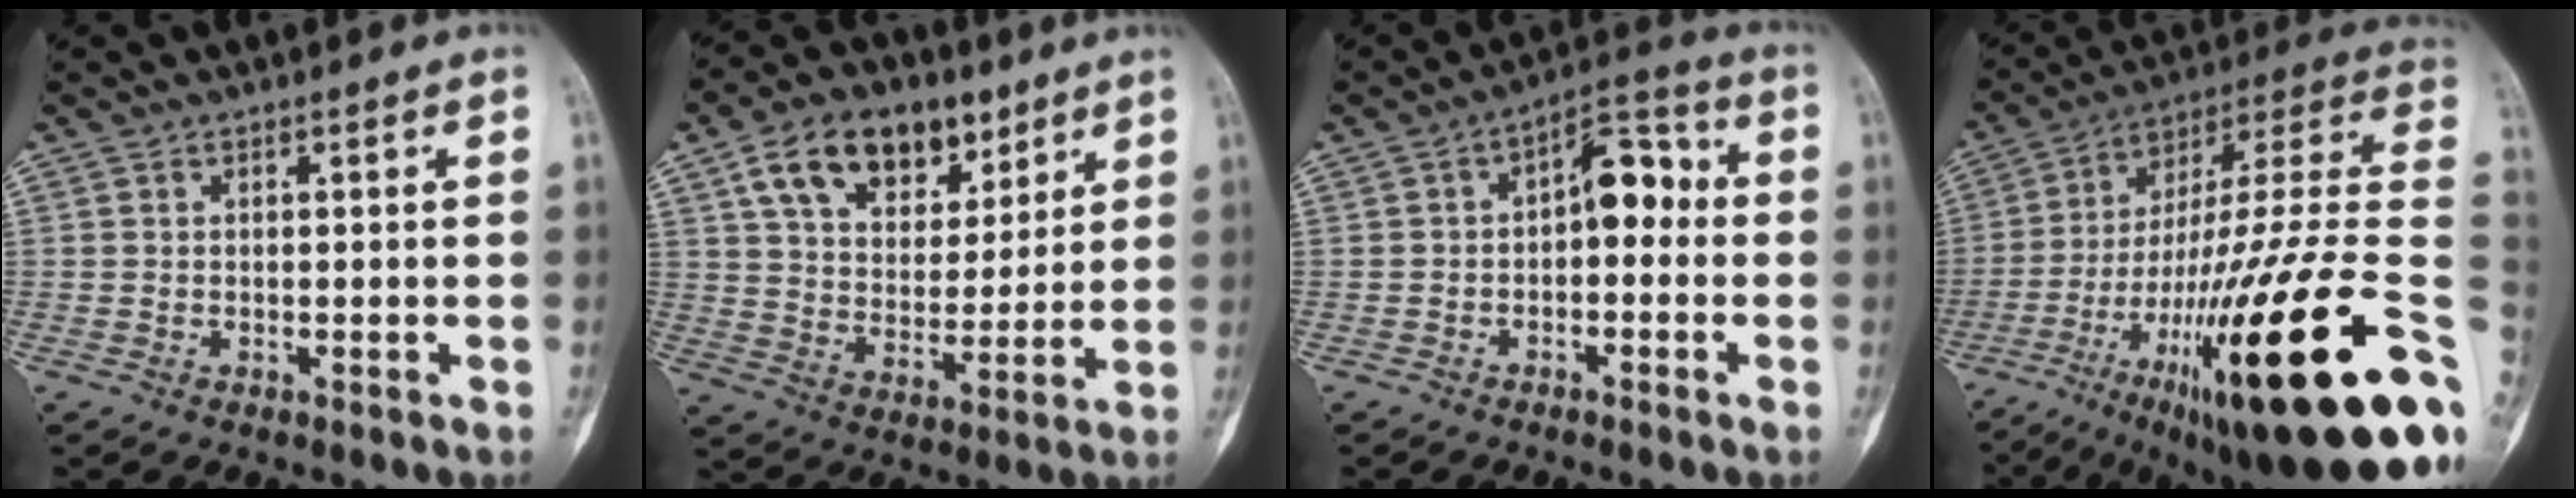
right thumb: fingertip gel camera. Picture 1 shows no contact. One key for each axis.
{"total": 16.4, "fx": 9.0, "fy": 10.2, "fz": 9.2, "tx": -0.111, "ty": -0.024, "tz": 0.155}
{"total": 8.5, "fx": -0.4, "fy": 4.8, "fz": 7.0, "tx": -0.074, "ty": 0.038, "tz": -0.020}
{"total": 38.7, "fx": -12.0, "fy": 7.6, "fz": 36.0, "tx": -0.493, "ty": 0.048, "tz": -0.194}